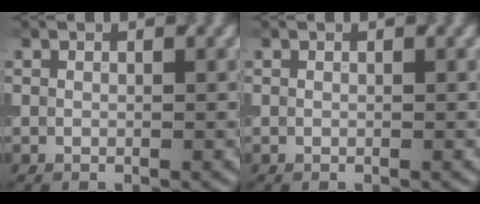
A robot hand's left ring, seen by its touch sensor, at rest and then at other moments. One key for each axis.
{"total": 0.0}